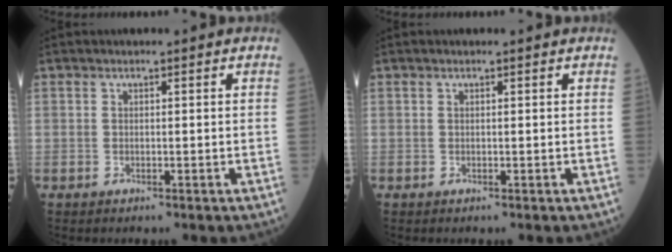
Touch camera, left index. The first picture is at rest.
{"total": 0.0}